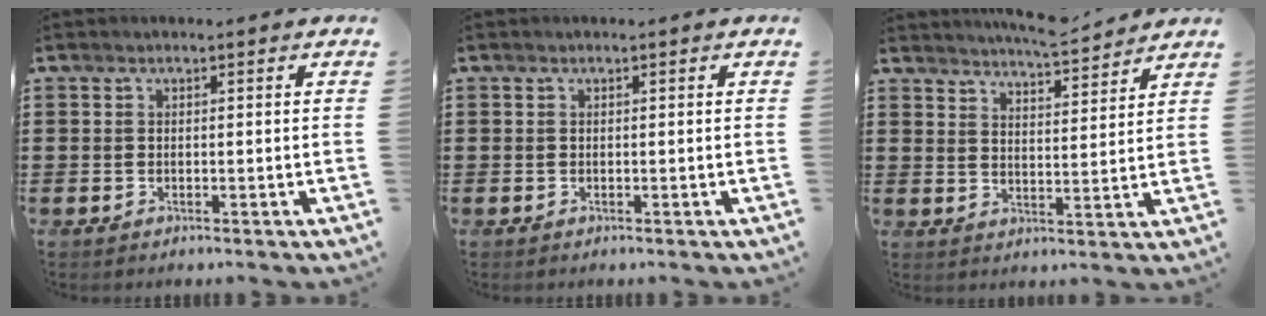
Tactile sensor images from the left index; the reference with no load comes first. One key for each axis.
{"total": 0.0}
{"total": 5.7, "fx": 5.5, "fy": -0.1, "fz": 1.4, "tx": -0.037, "ty": -0.026, "tz": 0.098}